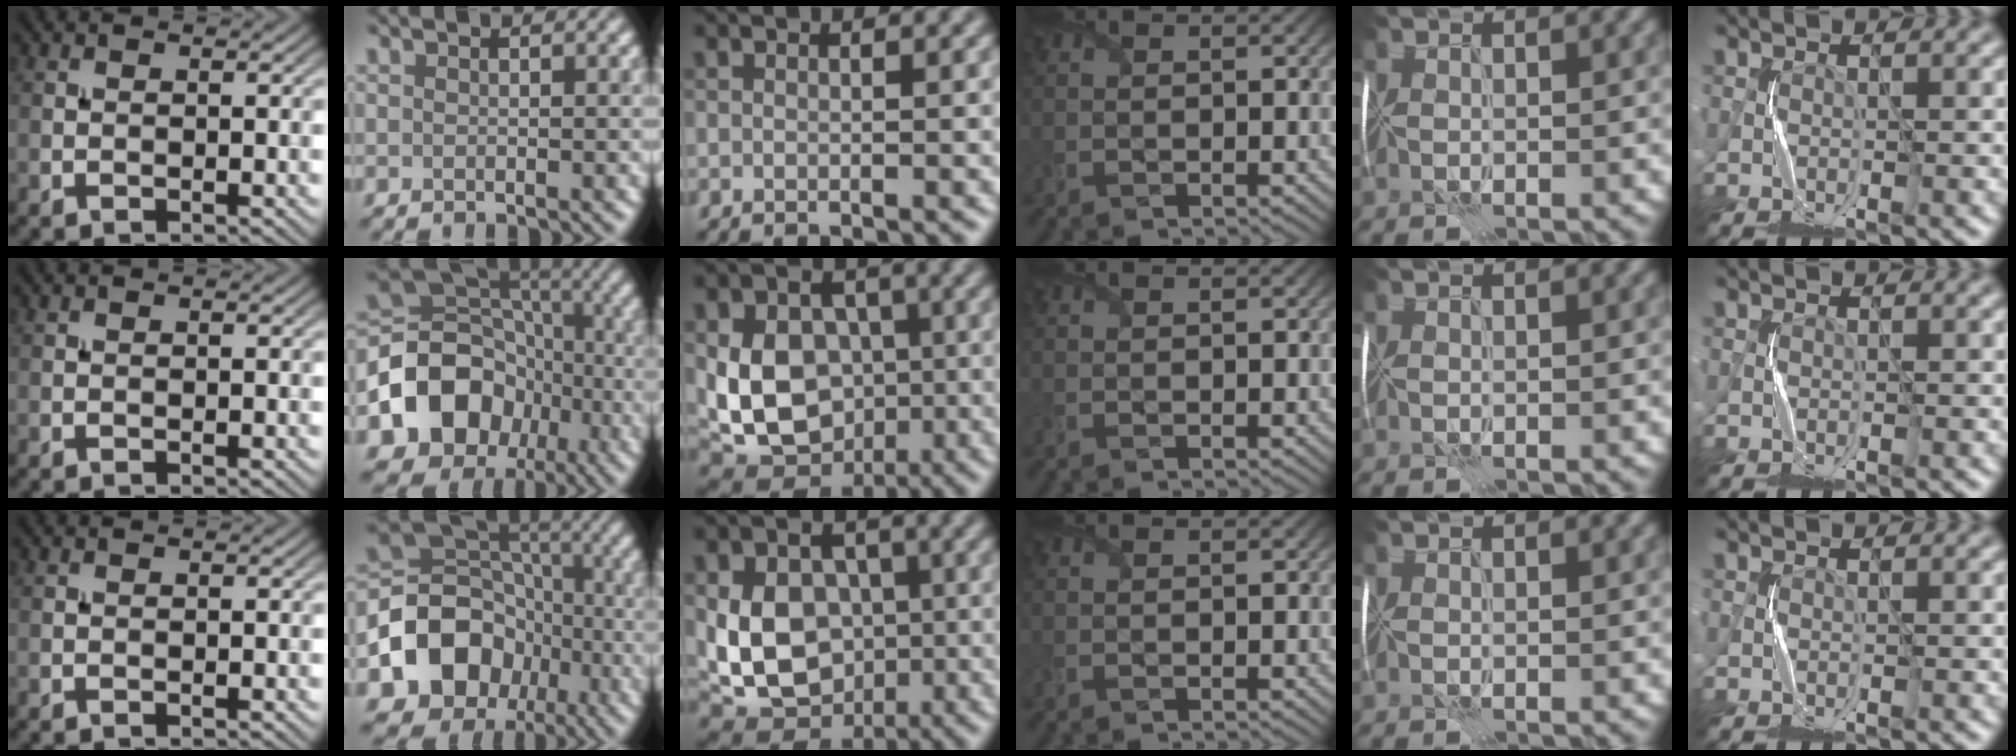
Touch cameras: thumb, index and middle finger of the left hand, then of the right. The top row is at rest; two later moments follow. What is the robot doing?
{"motion": "fold", "object": "shipping label"}